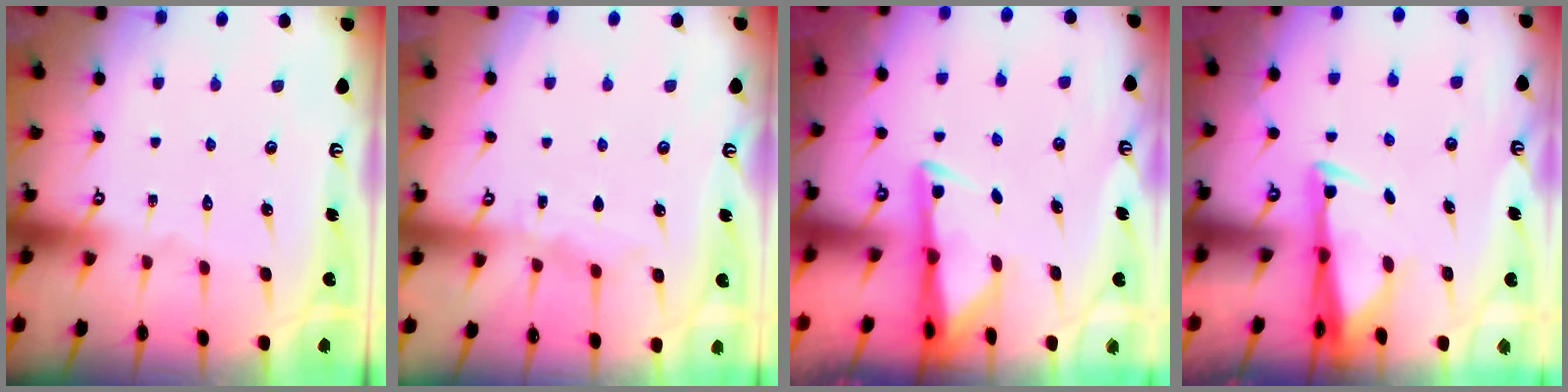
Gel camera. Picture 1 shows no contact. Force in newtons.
{"total": 4.3, "press": 4.2, "slide": 0.5}
{"total": 3.0, "press": 2.9, "slide": 0.6}
{"total": 2.9, "press": 2.7, "slide": 0.9}